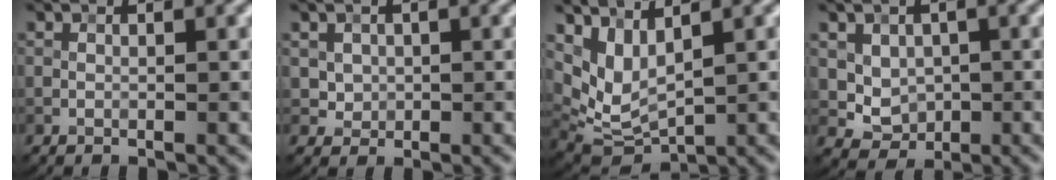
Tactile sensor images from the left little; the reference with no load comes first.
{"total": 2.0, "force": [0.5, 1.7, 0.8], "torque": [-0.014, -0.004, 0.019]}
{"total": 4.3, "force": [2.1, 2.2, 3.1], "torque": [-0.070, -0.015, 0.052]}
{"total": 2.8, "force": [0.4, 2.4, 1.4], "torque": [-0.021, -0.008, 0.010]}